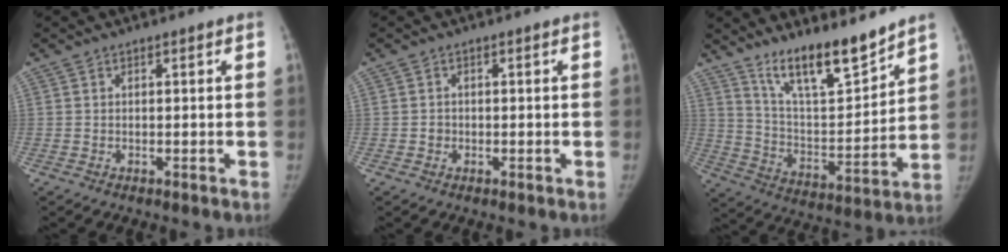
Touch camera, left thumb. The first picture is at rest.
{"total": 1.3, "force": [-0.4, 1.2, 0.3], "torque": [0.002, 0.006, -0.007]}
{"total": 15.1, "force": [12.1, 3.5, 8.3], "torque": [-0.110, -0.086, 0.218]}